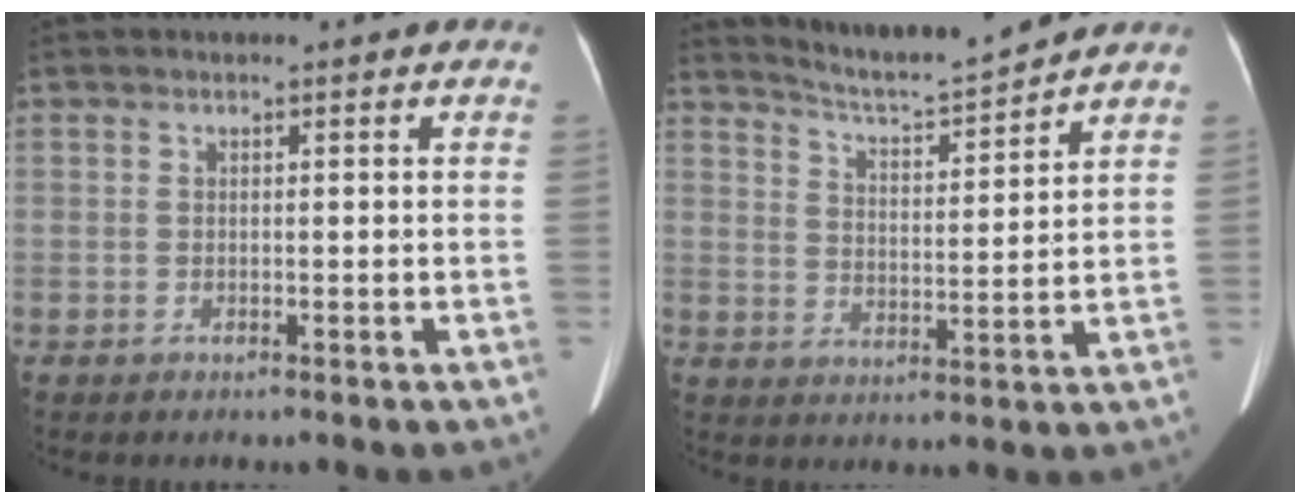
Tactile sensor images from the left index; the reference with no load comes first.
{"total": 8.3, "force": [8.1, -0.9, 1.5], "torque": [-0.039, -0.009, 0.141]}